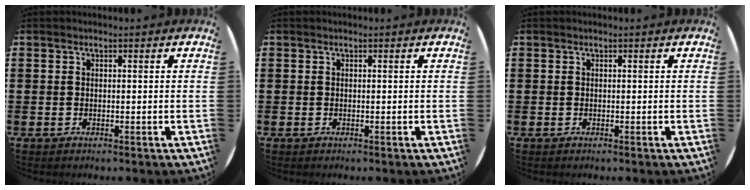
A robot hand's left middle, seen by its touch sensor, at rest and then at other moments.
{"total": 0.0}
{"total": 0.0}